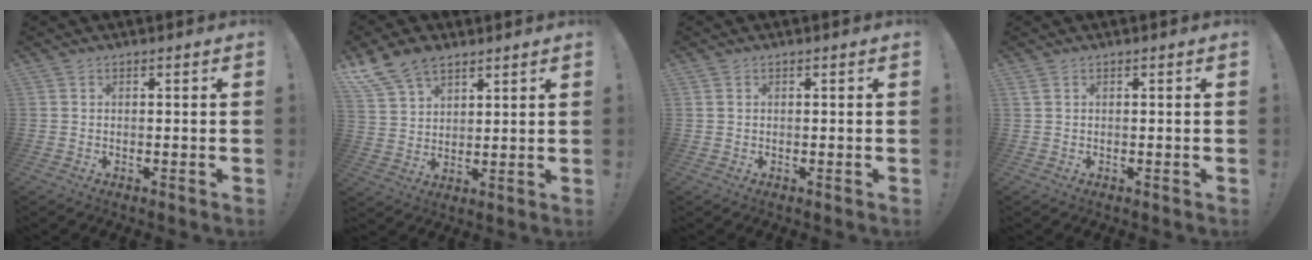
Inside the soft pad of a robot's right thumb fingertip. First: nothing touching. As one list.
[{"total": 10.8, "force": [8.0, 6.1, 4.0], "torque": [-0.085, -0.040, 0.161]}, {"total": 0.5, "force": [0.3, 0.3, 0.2], "torque": [0.000, -0.001, 0.005]}, {"total": 1.0, "force": [0.5, 0.3, 0.8], "torque": [-0.019, 0.001, 0.010]}]